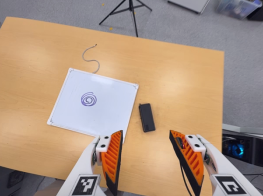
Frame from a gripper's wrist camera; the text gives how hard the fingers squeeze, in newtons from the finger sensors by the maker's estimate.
{"total": 0.0}